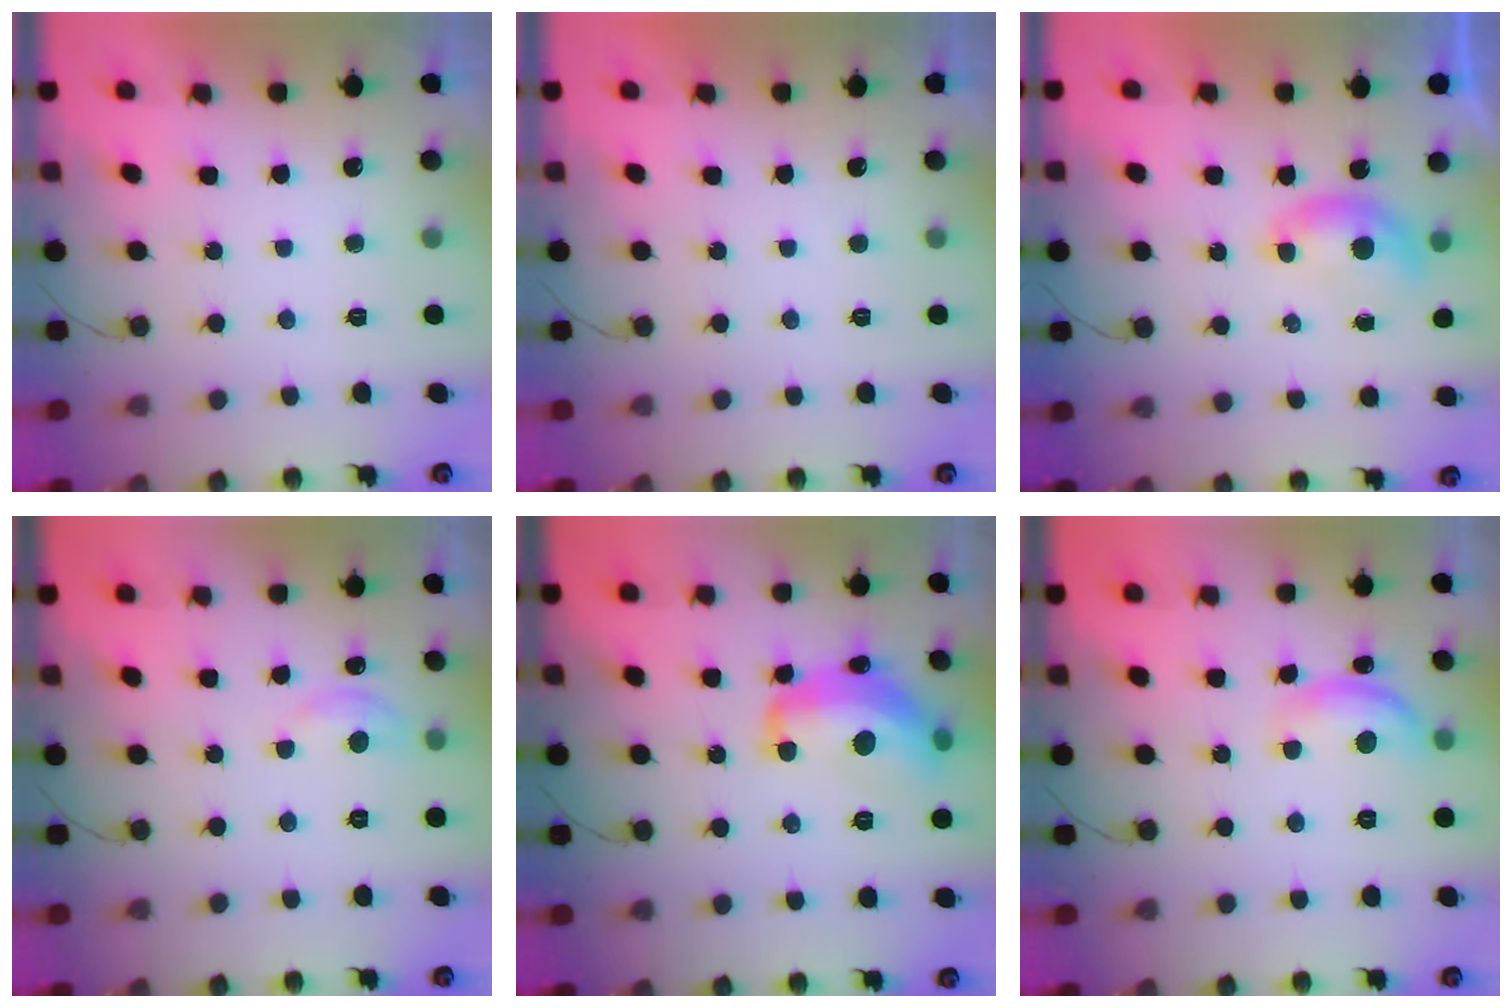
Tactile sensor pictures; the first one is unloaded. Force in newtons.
{"total": 0.0}
{"total": 5.6, "press": 5.5, "slide": 1.1}
{"total": 4.9, "press": 4.9, "slide": 0.6}
{"total": 16.6, "press": 16.6, "slide": 0.5}
{"total": 10.5, "press": 10.5, "slide": 0.6}